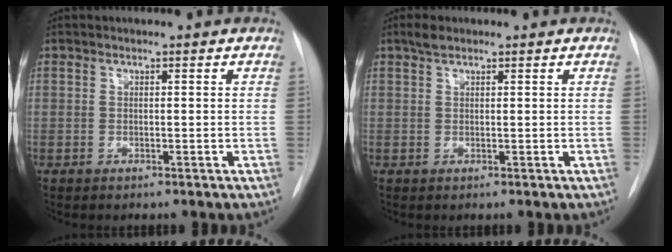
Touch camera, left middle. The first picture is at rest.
{"total": 1.6, "force": [1.2, 0.6, 0.8], "torque": [-0.017, 0.010, 0.022]}